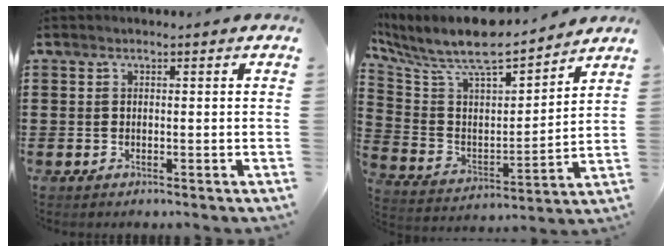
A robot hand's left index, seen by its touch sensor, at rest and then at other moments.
{"total": 8.8, "force": [7.6, 2.0, 3.9], "torque": [-0.114, -0.057, 0.127]}